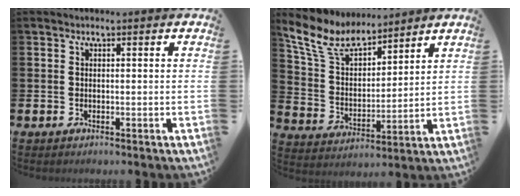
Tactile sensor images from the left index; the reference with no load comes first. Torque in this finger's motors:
{"motor_torque": [0.36, -0.60, 0.93, 0.21]}